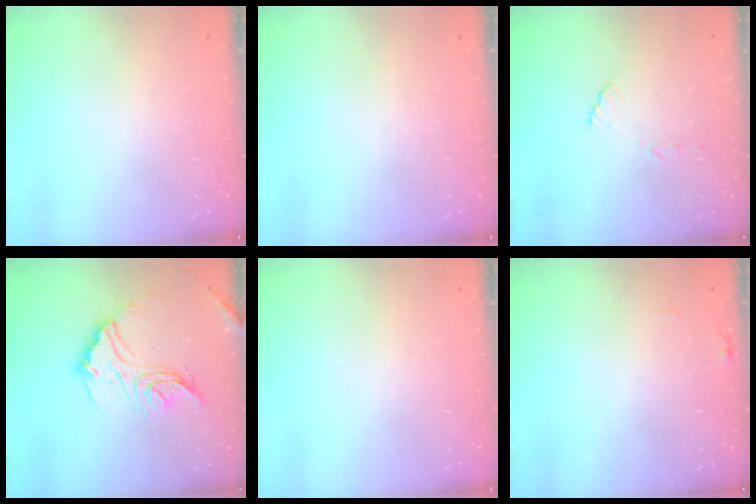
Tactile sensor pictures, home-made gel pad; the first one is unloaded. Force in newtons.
{"total": 0.0}
{"total": 6.9, "press": 6.9, "slide": 0.4}
{"total": 16.1, "press": 16.0, "slide": 1.5}
{"total": 0.0}
{"total": 5.1, "press": 5.1, "slide": 0.3}